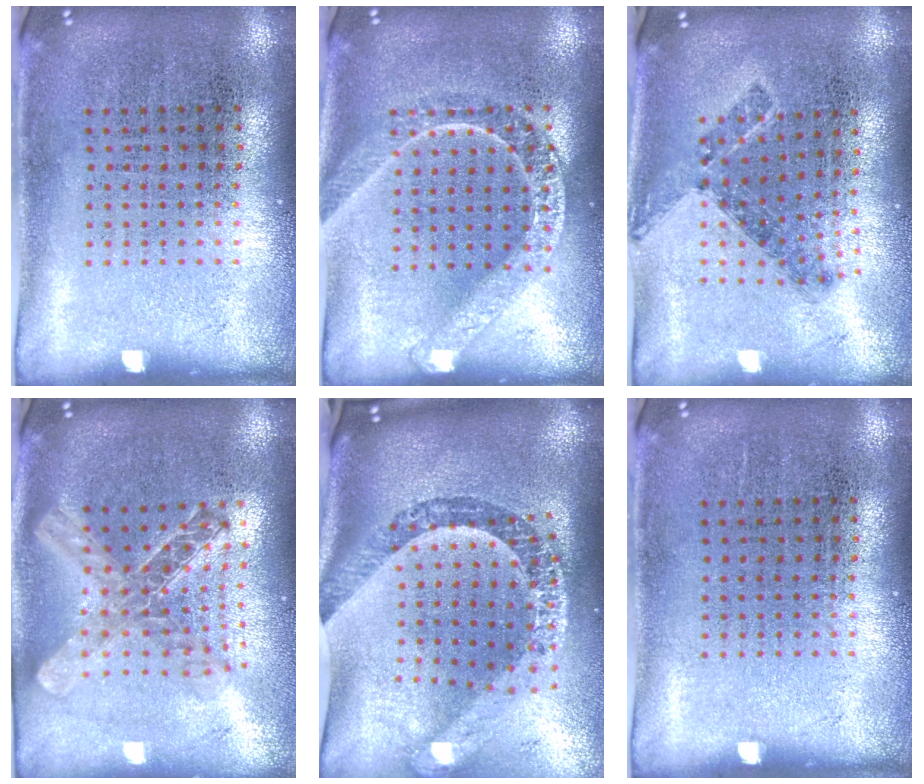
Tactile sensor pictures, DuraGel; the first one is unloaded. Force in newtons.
{"total": 1.6, "press": 1.6, "slide": 0.1}
{"total": 0.8, "press": 0.7, "slide": 0.3}
{"total": 2.1, "press": 1.8, "slide": 1.2}
{"total": 3.6, "press": 2.5, "slide": 2.6}
{"total": 0.0}